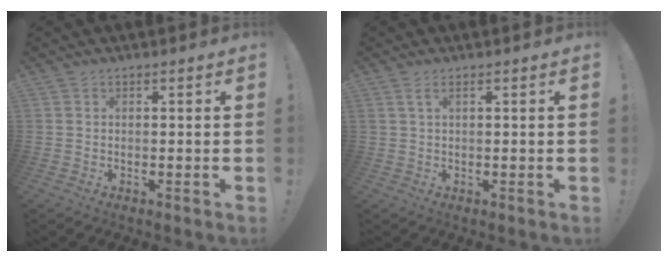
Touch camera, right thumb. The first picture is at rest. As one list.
[{"total": 2.2, "force": [0.9, 0.5, 1.9], "torque": [-0.040, 0.001, 0.017]}]